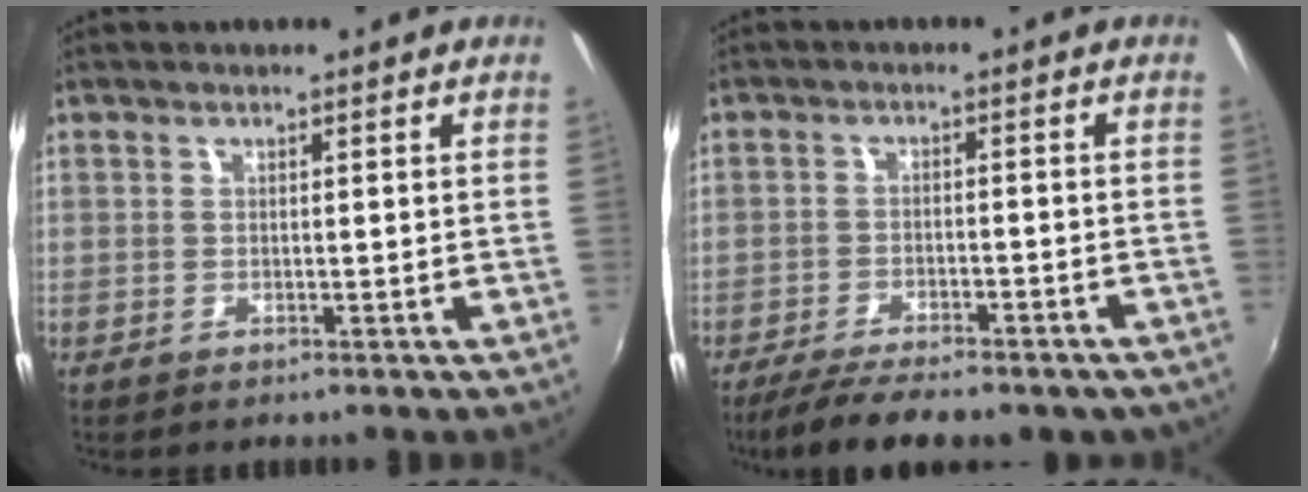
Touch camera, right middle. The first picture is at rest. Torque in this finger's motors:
{"motor_torque": [1.07, -1.07, 0.20, 0.09]}